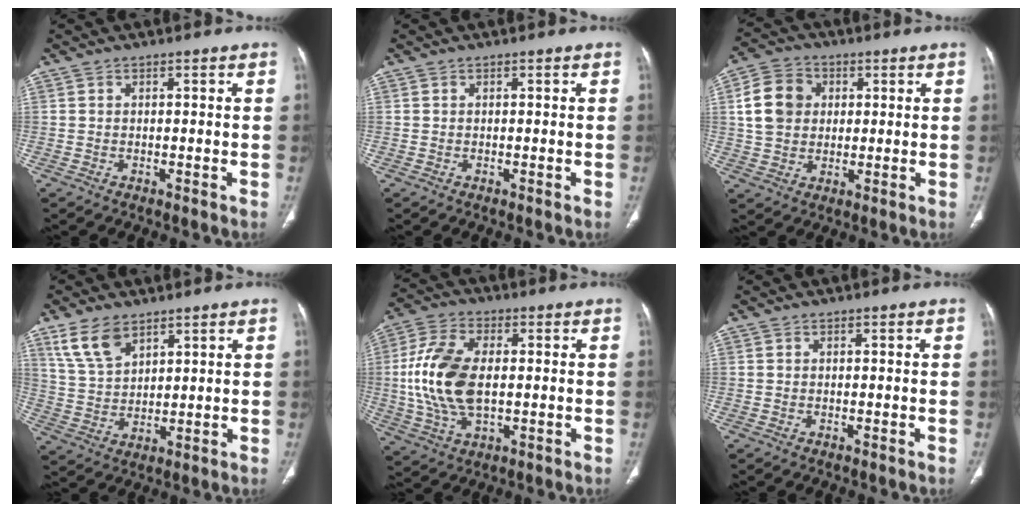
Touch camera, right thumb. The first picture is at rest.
{"total": 0.0}
{"total": 10.1, "force": [2.1, 8.3, 5.4], "torque": [-0.081, 0.007, 0.034]}
{"total": 8.3, "force": [5.4, 4.3, 4.6], "torque": [-0.077, -0.021, 0.116]}
{"total": 14.7, "force": [0.3, 8.2, 12.2], "torque": [-0.256, 0.005, 0.006]}
{"total": 0.0}